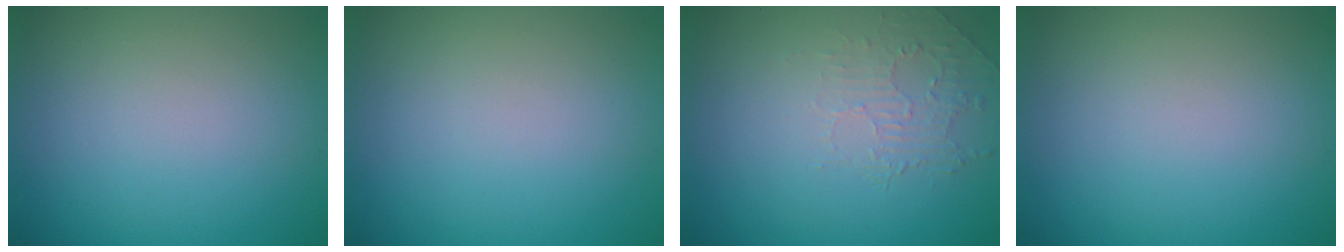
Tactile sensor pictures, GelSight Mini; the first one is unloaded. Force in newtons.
{"total": 0.0}
{"total": 2.0, "press": 0.6, "slide": 1.9}
{"total": 0.0}